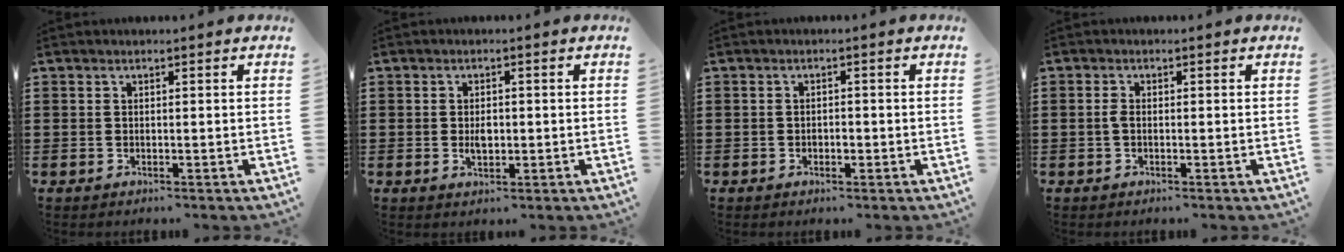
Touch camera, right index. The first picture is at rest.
{"total": 2.3, "force": [-0.1, 1.3, 1.9], "torque": [-0.039, 0.003, -0.002]}
{"total": 1.1, "force": [-0.5, 0.7, 0.8], "torque": [-0.016, -0.001, -0.009]}
{"total": 1.3, "force": [-0.3, 0.6, 1.1], "torque": [-0.030, -0.002, -0.008]}